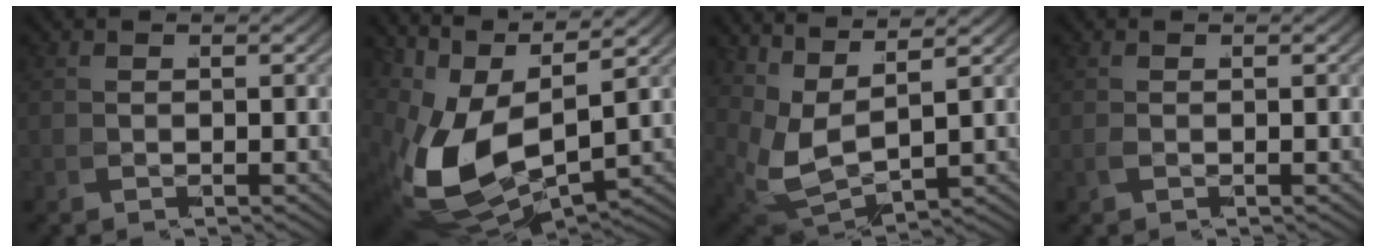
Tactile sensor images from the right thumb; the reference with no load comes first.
{"total": 12.1, "force": [0.5, 7.5, 9.4], "torque": [-0.227, -0.059, 0.040]}
{"total": 7.6, "force": [1.9, 4.8, 5.6], "torque": [-0.143, -0.050, 0.062]}
{"total": 0.0}